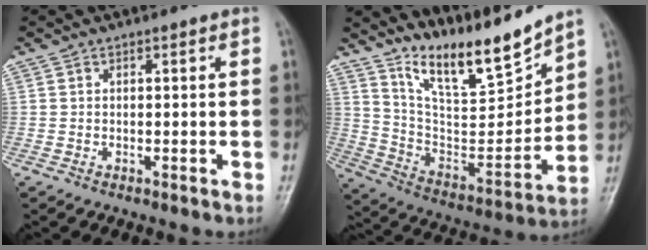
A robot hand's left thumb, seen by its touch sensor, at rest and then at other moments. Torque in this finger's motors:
{"motor_torque": [0.21, 0.35, 0.13, -0.12, 0.12]}